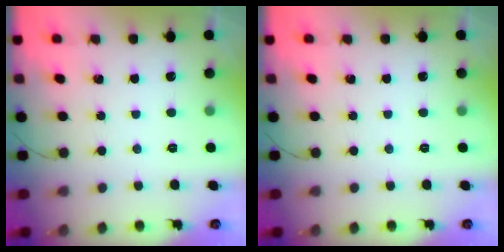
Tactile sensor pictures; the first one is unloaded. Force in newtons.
{"total": 0.0}